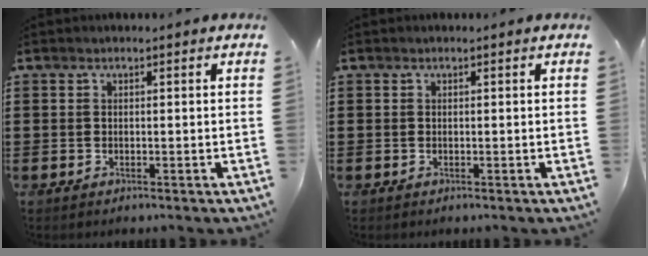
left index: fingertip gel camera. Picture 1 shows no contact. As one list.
[{"total": 0.0}]